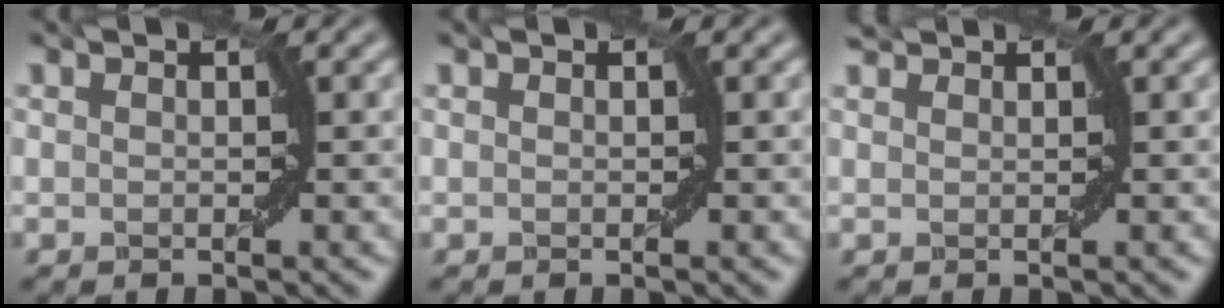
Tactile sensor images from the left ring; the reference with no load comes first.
{"total": 0.0}
{"total": 0.9, "force": [0.9, 0.1, 0.1], "torque": [-0.006, 0.001, 0.016]}